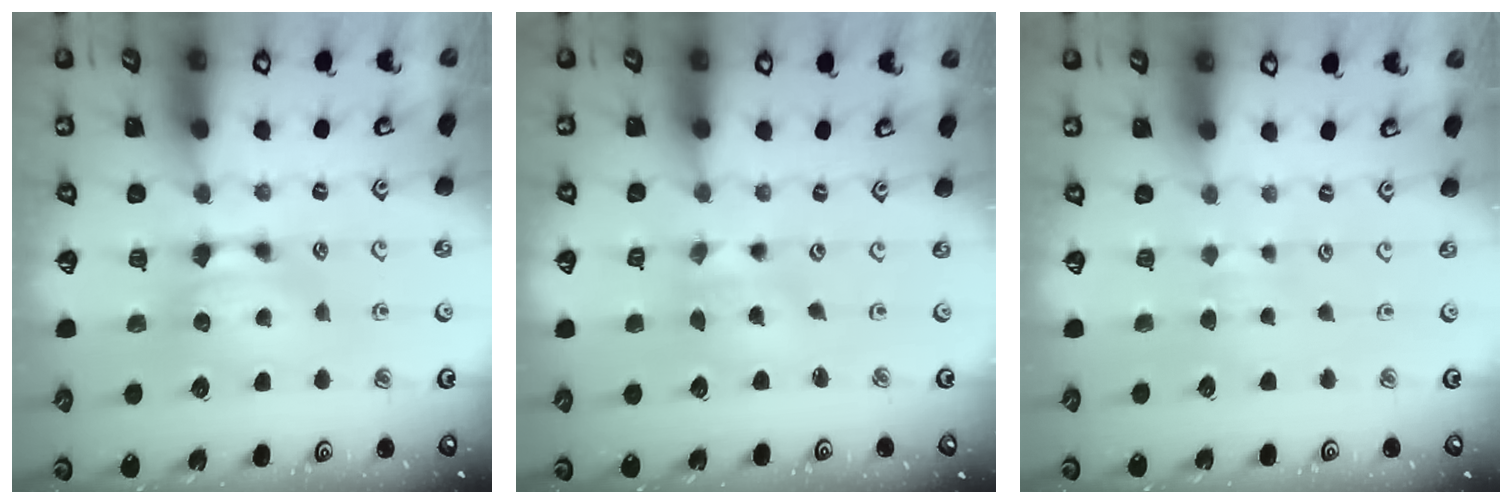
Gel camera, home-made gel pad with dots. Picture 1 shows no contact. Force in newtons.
{"total": 2.0, "press": 1.7, "slide": 1.0}
{"total": 3.4, "press": 3.4, "slide": 0.3}